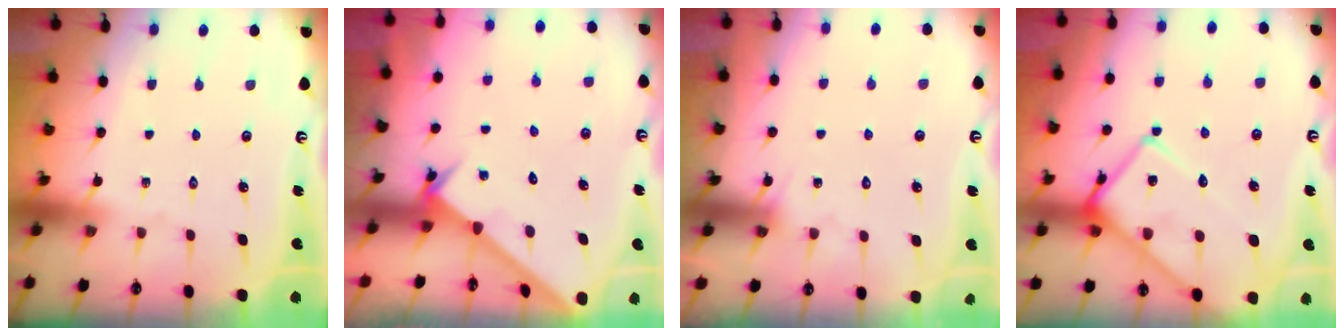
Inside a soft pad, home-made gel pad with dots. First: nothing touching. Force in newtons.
{"total": 2.1, "press": 2.1, "slide": 0.2}
{"total": 5.6, "press": 5.5, "slide": 0.4}
{"total": 15.1, "press": 15.0, "slide": 1.5}